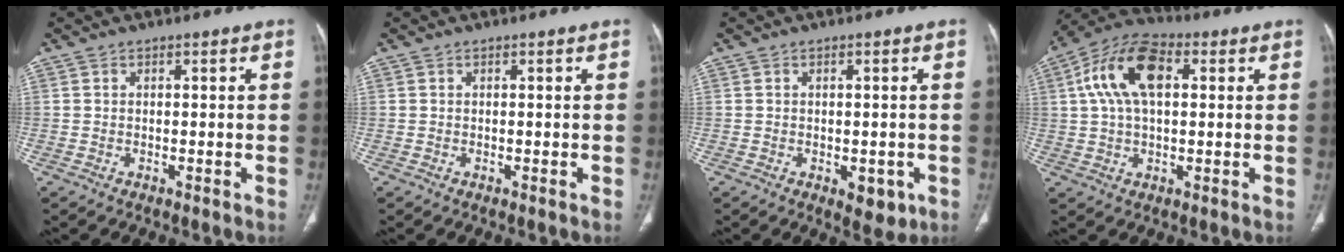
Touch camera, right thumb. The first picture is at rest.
{"total": 0.0}
{"total": 4.6, "force": [-1.6, 2.5, 3.5], "torque": [-0.026, -0.001, -0.011]}
{"total": 13.4, "force": [3.3, 7.3, 10.8], "torque": [-0.208, 0.025, 0.054]}